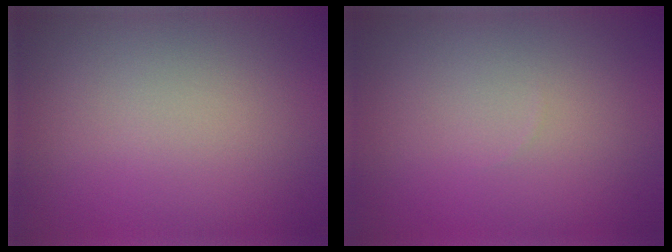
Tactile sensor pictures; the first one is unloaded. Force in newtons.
{"total": 0.0}